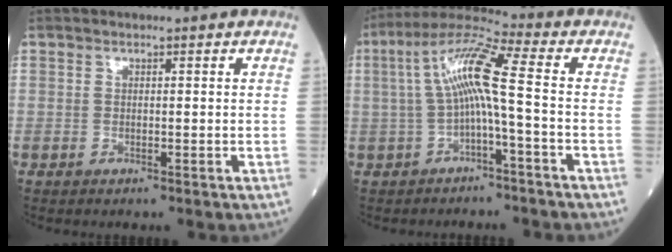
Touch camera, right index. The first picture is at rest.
{"total": 9.4, "force": [-0.4, 0.1, 9.3], "torque": [-0.183, 0.036, -0.009]}